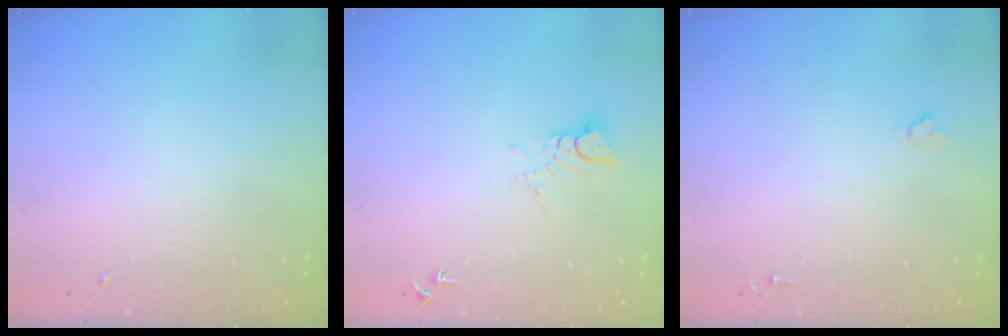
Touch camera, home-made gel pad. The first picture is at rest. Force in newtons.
{"total": 4.3, "press": 4.3, "slide": 0.4}
{"total": 1.6, "press": 1.6, "slide": 0.2}